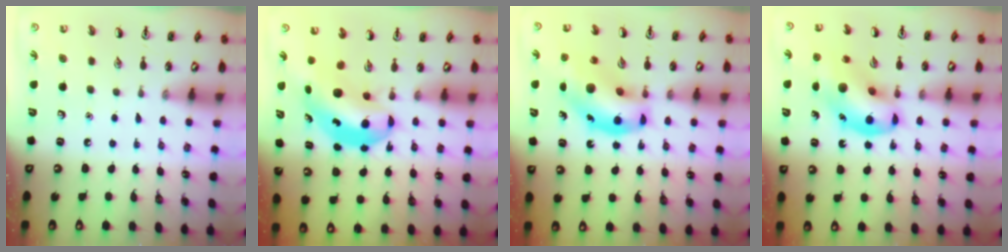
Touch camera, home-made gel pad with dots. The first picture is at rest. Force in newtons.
{"total": 6.8, "press": 6.5, "slide": 2.2}
{"total": 14.7, "press": 14.3, "slide": 3.6}
{"total": 14.9, "press": 14.4, "slide": 3.8}